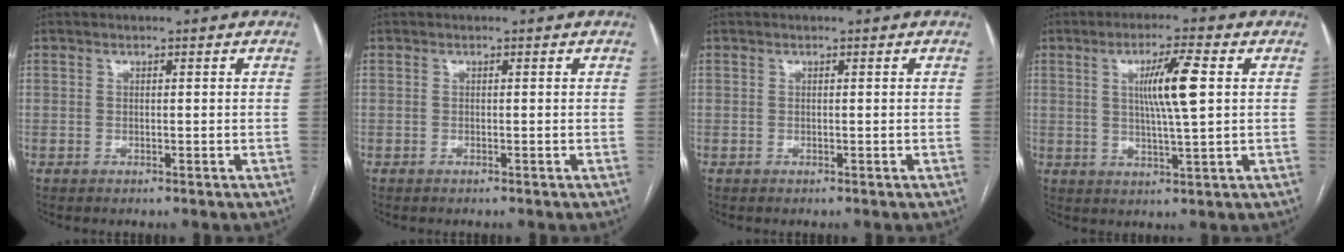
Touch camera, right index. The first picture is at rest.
{"total": 0.0}
{"total": 0.0}
{"total": 7.8, "force": [1.7, 0.0, 7.6], "torque": [-0.137, -0.001, 0.031]}